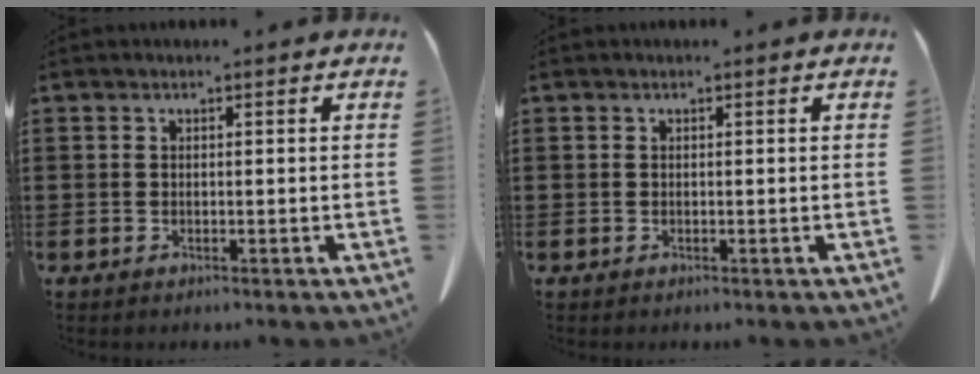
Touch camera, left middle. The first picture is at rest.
{"total": 0.0}